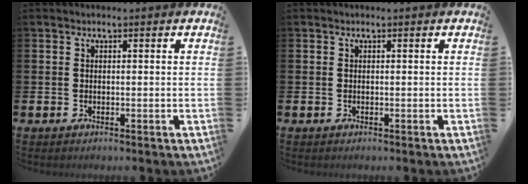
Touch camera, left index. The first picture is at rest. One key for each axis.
{"total": 0.0}